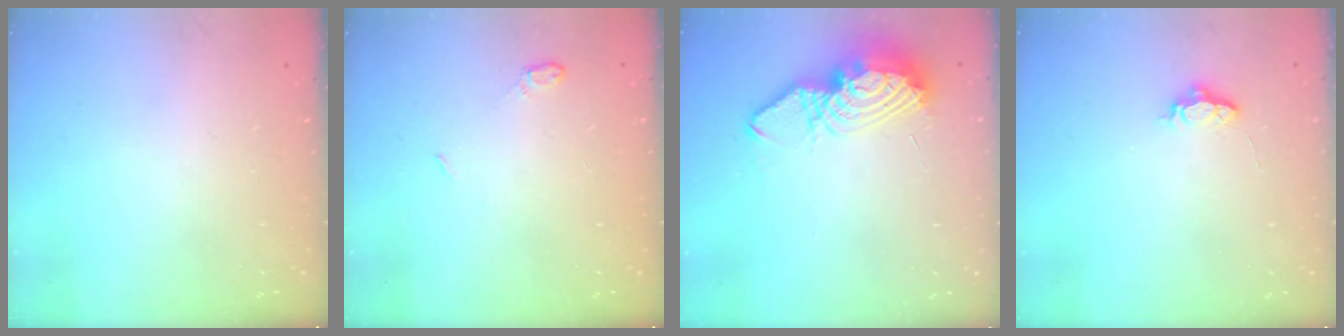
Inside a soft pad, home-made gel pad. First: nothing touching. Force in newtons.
{"total": 3.9, "press": 3.9, "slide": 0.6}
{"total": 14.2, "press": 14.1, "slide": 1.2}
{"total": 5.1, "press": 5.0, "slide": 0.4}